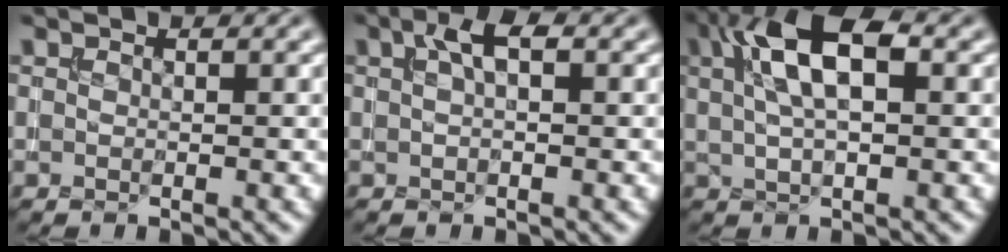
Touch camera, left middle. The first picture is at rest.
{"total": 2.4, "force": [0.9, 0.9, 2.1], "torque": [-0.039, 0.009, 0.012]}
{"total": 7.1, "force": [2.2, 2.8, 6.1], "torque": [-0.111, 0.018, 0.032]}